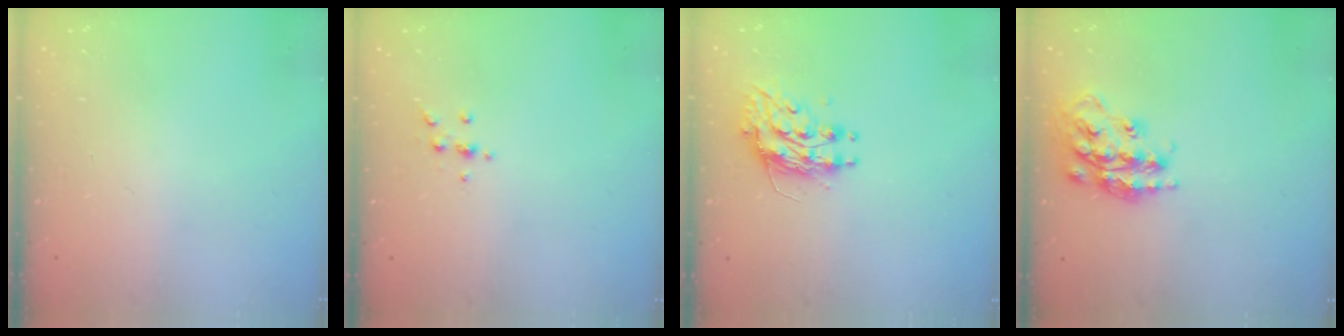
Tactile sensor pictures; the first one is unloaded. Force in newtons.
{"total": 3.6, "press": 3.5, "slide": 0.9}
{"total": 10.2, "press": 10.2, "slide": 0.7}
{"total": 18.0, "press": 17.9, "slide": 1.2}